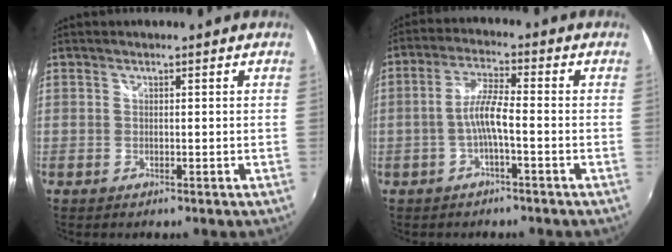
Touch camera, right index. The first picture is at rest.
{"total": 5.3, "force": [-1.8, 0.5, 4.9], "torque": [-0.105, 0.009, -0.034]}